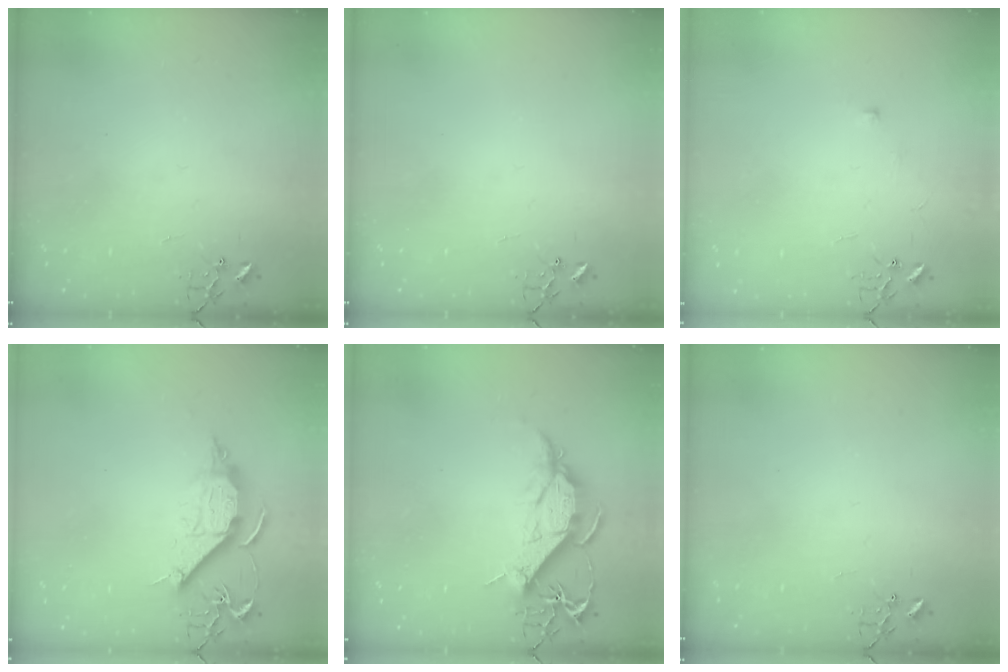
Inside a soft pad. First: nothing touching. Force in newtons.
{"total": 0.0}
{"total": 5.4, "press": 5.3, "slide": 0.7}
{"total": 10.9, "press": 10.9, "slide": 0.7}
{"total": 12.5, "press": 12.4, "slide": 1.3}
{"total": 0.0}